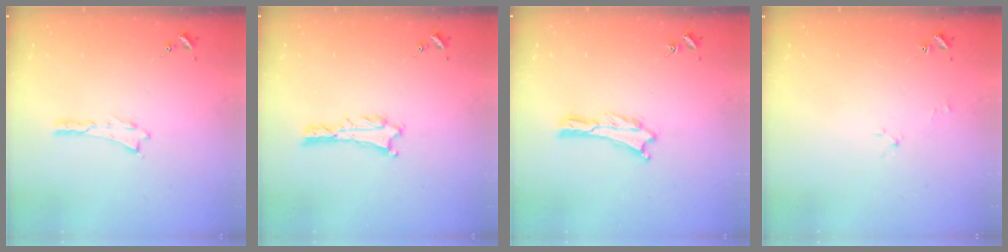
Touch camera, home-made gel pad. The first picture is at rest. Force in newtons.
{"total": 1.3, "press": 1.3, "slide": 0.3}
{"total": 0.0}
{"total": 1.7, "press": 1.6, "slide": 0.3}